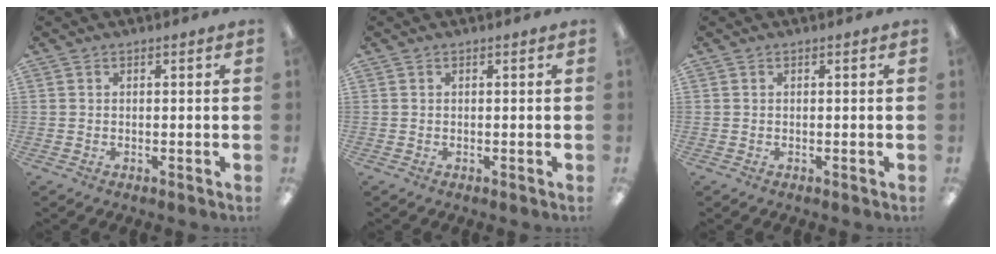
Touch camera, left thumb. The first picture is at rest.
{"total": 0.0}
{"total": 0.0}